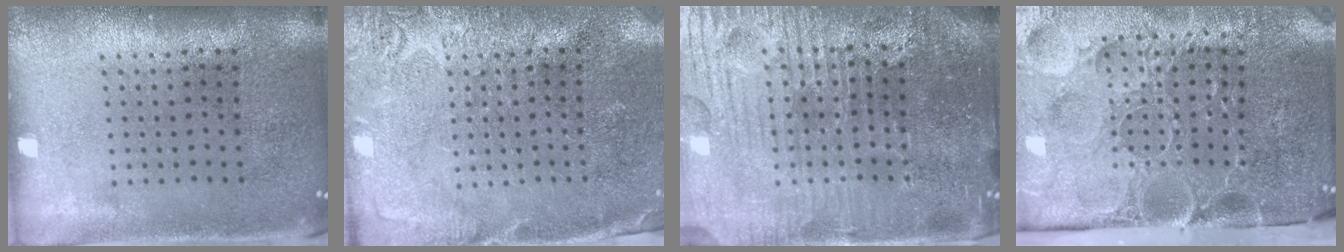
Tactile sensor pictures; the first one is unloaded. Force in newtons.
{"total": 2.7, "press": 2.6, "slide": 0.5}
{"total": 5.6, "press": 5.3, "slide": 1.8}
{"total": 5.2, "press": 4.2, "slide": 3.1}